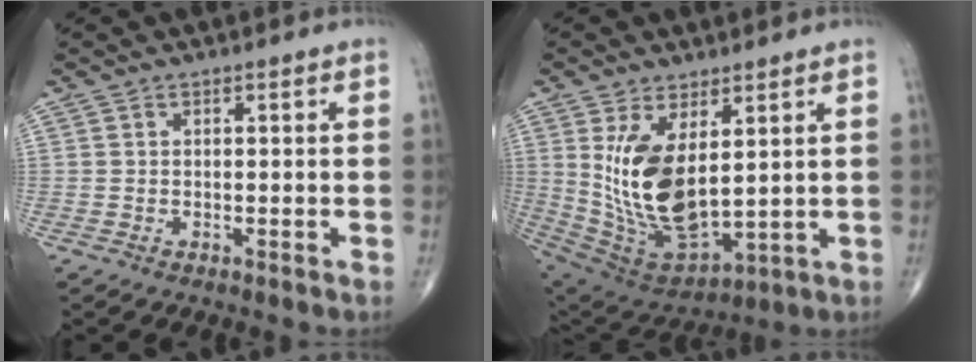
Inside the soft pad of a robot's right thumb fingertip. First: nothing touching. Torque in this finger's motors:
{"motor_torque": [-0.35, 2.86, 2.00, 0.74, 0.22]}